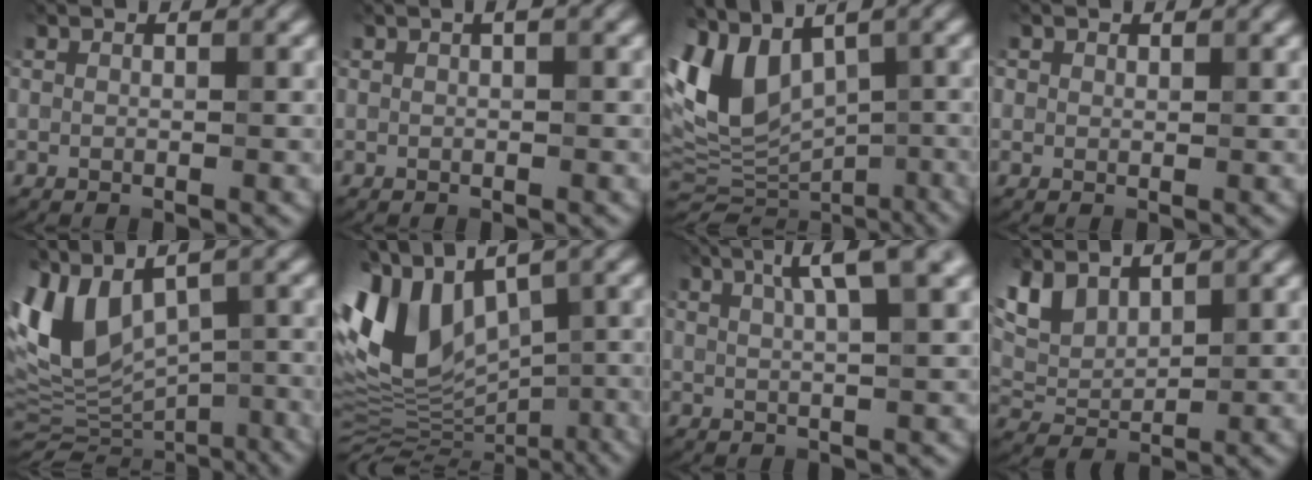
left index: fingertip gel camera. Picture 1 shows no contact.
{"total": 0.9, "force": [0.4, 0.1, 0.8], "torque": [-0.016, 0.005, 0.005]}
{"total": 9.2, "force": [1.5, 6.1, 6.7], "torque": [-0.132, -0.006, 0.030]}
{"total": 0.7, "force": [0.4, 0.5, 0.1], "torque": [-0.003, -0.003, 0.009]}
{"total": 8.1, "force": [1.2, 5.1, 6.2], "torque": [-0.121, -0.010, 0.028]}
{"total": 12.2, "force": [2.4, 7.3, 9.5], "torque": [-0.200, 0.009, 0.046]}
{"total": 5.3, "force": [2.8, 0.9, 4.4], "torque": [-0.062, 0.016, 0.042]}
{"total": 4.8, "force": [3.2, 2.3, 2.7], "torque": [-0.068, 0.004, 0.063]}